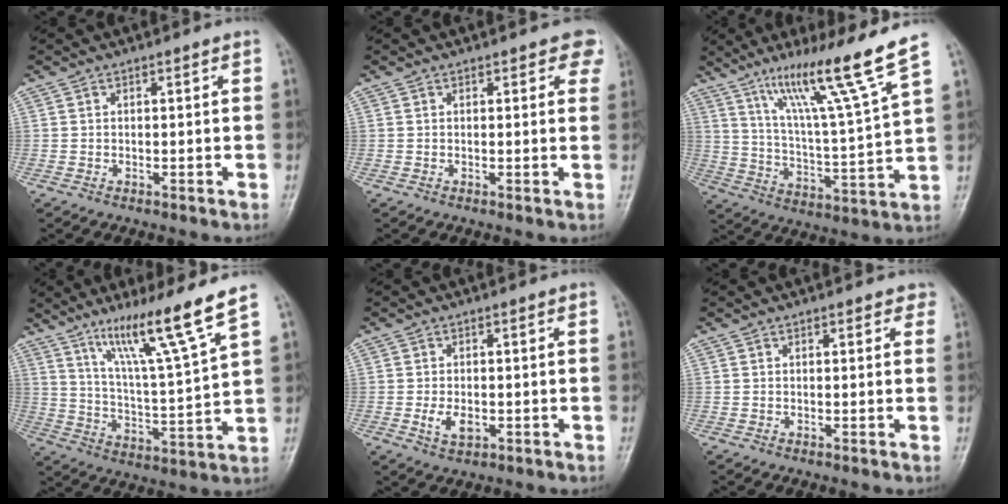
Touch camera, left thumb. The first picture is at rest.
{"total": 3.0, "force": [2.0, 1.7, 1.5], "torque": [0.013, -0.005, 0.013]}
{"total": 16.8, "force": [11.0, -1.0, 12.6], "torque": [-0.199, -0.063, 0.183]}
{"total": 14.5, "force": [9.6, -0.6, 10.8], "torque": [-0.181, -0.060, 0.168]}
{"total": 3.8, "force": [-0.9, 2.3, 2.9], "torque": [-0.052, -0.004, -0.013]}
{"total": 1.6, "force": [1.0, 1.0, 0.8], "torque": [0.009, -0.001, 0.005]}